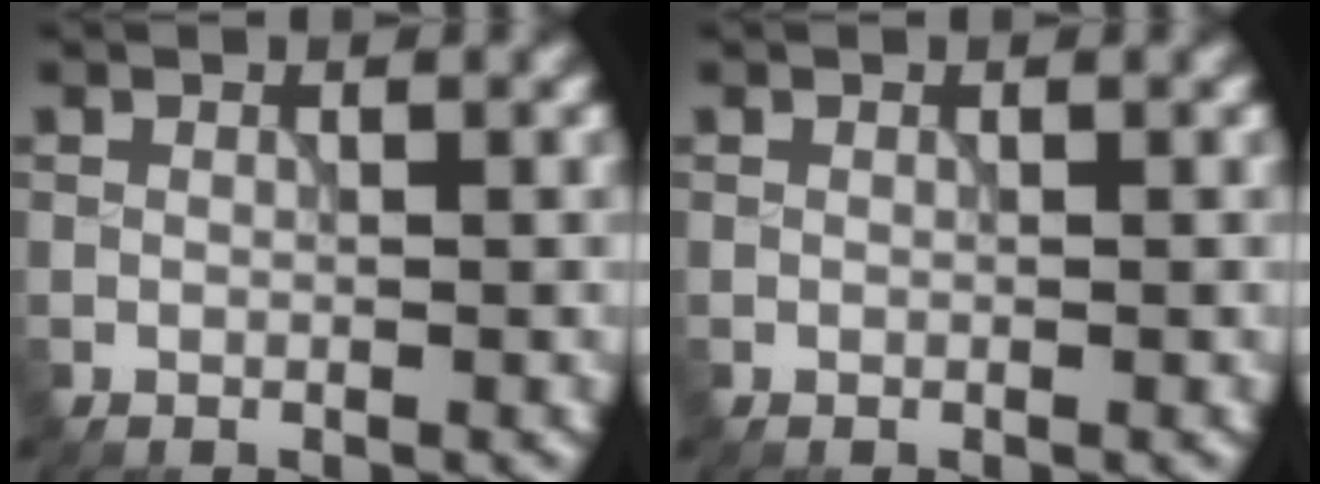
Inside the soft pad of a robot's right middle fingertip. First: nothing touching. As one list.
[{"total": 0.0}]